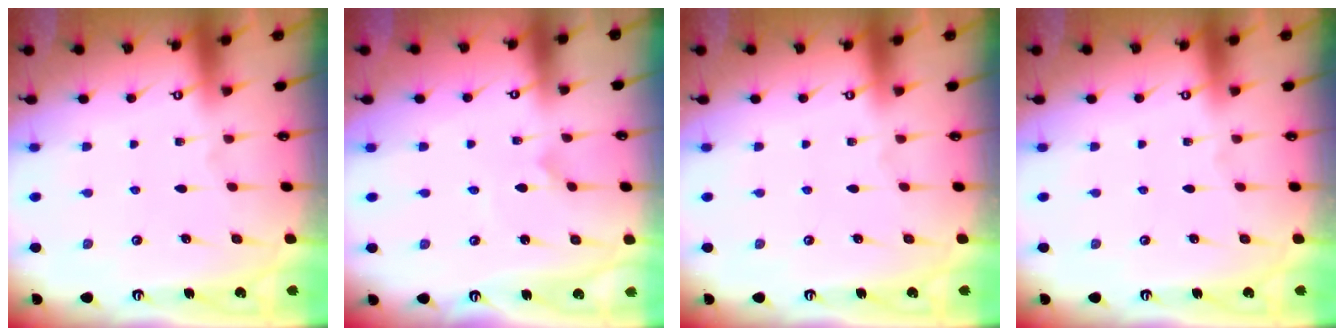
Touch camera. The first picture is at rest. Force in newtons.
{"total": 1.3, "press": 1.3, "slide": 0.2}
{"total": 0.0}
{"total": 0.0}